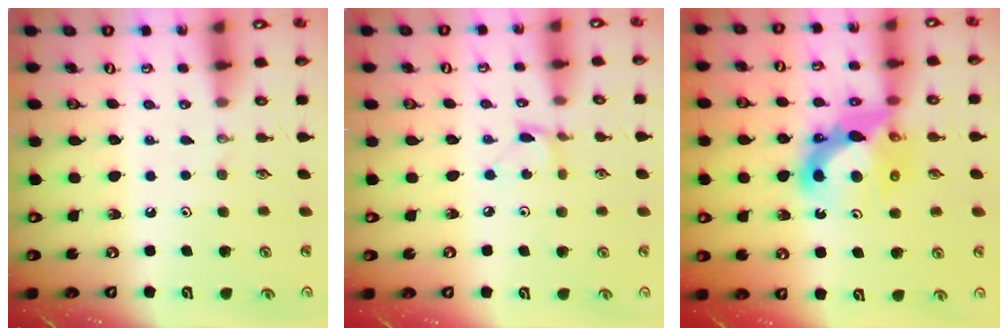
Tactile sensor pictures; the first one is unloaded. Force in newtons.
{"total": 2.4, "press": 2.4, "slide": 0.3}
{"total": 11.4, "press": 11.4, "slide": 1.3}